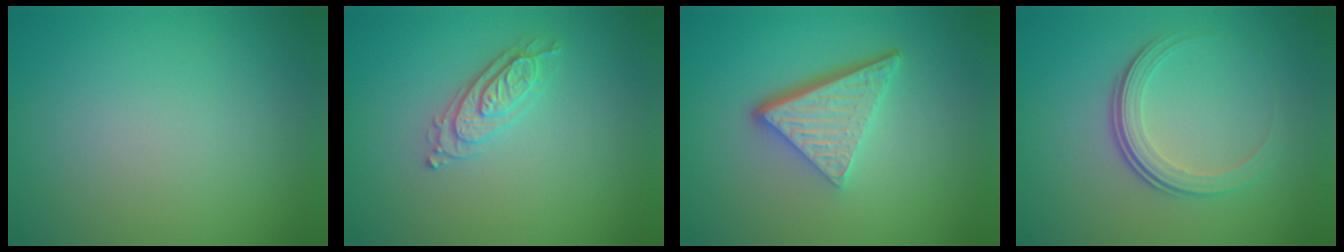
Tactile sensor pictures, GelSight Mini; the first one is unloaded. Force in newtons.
{"total": 2.2, "press": 2.2, "slide": 0.4}
{"total": 5.5, "press": 3.8, "slide": 4.0}
{"total": 3.6, "press": 2.4, "slide": 2.7}